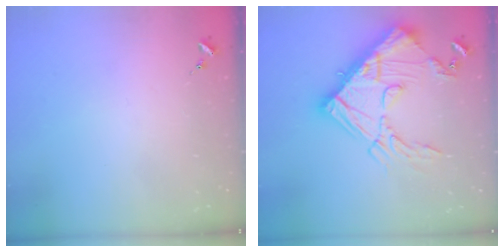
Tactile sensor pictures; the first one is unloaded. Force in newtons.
{"total": 24.8, "press": 24.7, "slide": 2.3}